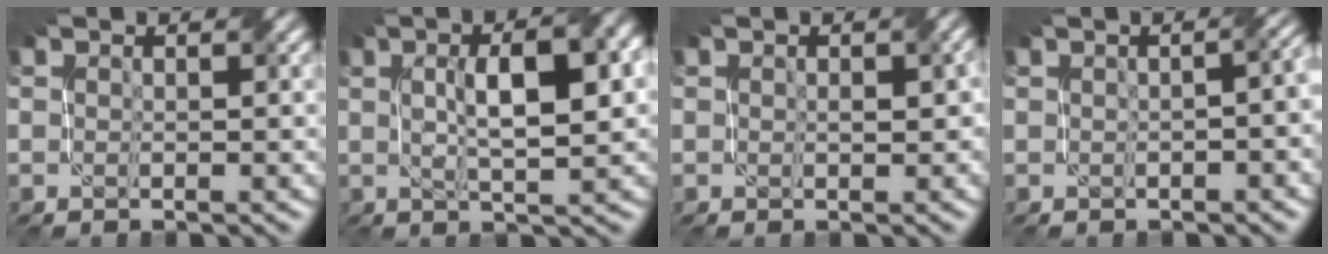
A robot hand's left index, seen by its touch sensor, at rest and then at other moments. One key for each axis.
{"total": 7.8, "fx": 1.7, "fy": 2.2, "fz": 7.3, "tx": -0.104, "ty": 0.020, "tz": 0.031}
{"total": 1.7, "fx": 0.1, "fy": 1.1, "fz": 1.3, "tx": -0.015, "ty": 0.001, "tz": 0.012}
{"total": 4.9, "fx": -0.2, "fy": 2.6, "fz": 4.2, "tx": -0.023, "ty": 0.011, "tz": -0.001}